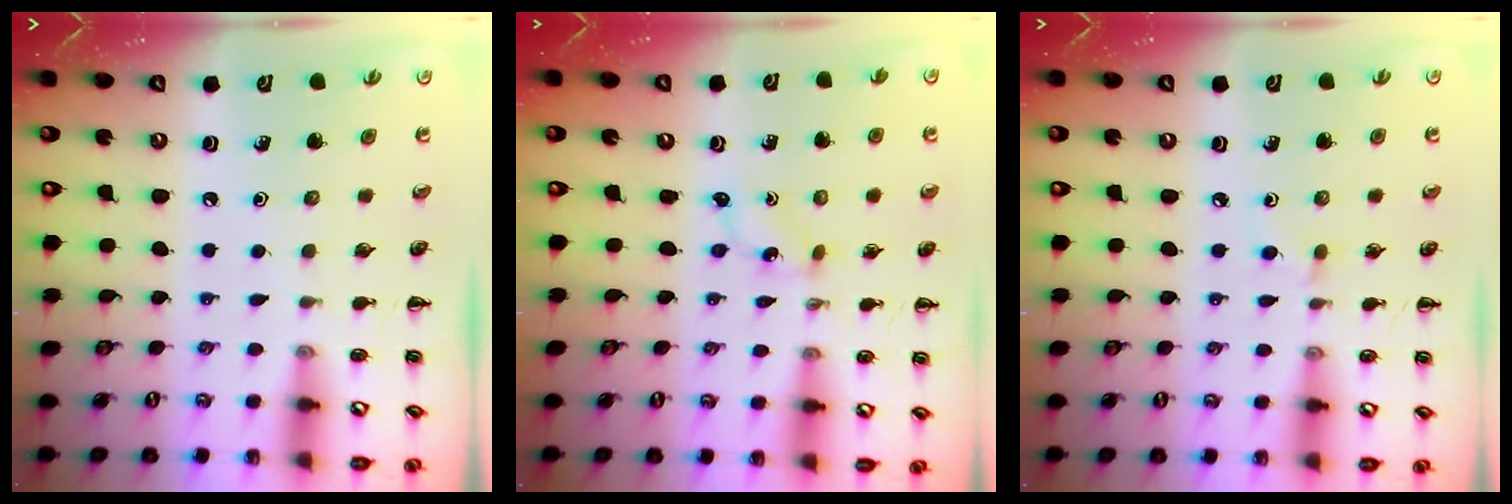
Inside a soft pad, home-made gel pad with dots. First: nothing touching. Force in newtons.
{"total": 0.0}
{"total": 3.3, "press": 3.1, "slide": 1.4}